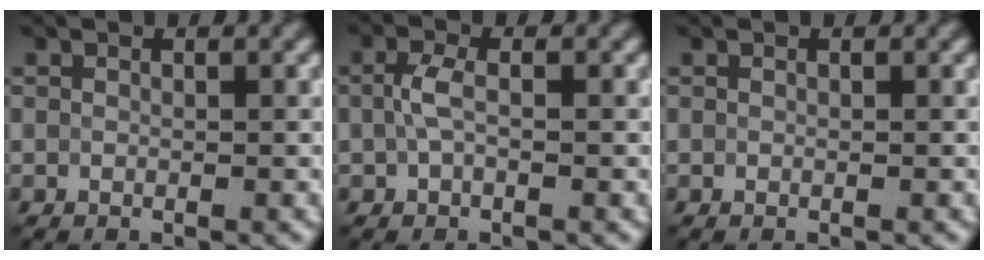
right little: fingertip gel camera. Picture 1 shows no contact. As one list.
[{"total": 2.1, "force": [0.1, 1.2, 1.8], "torque": [-0.046, 0.005, -0.001]}, {"total": 0.0}]